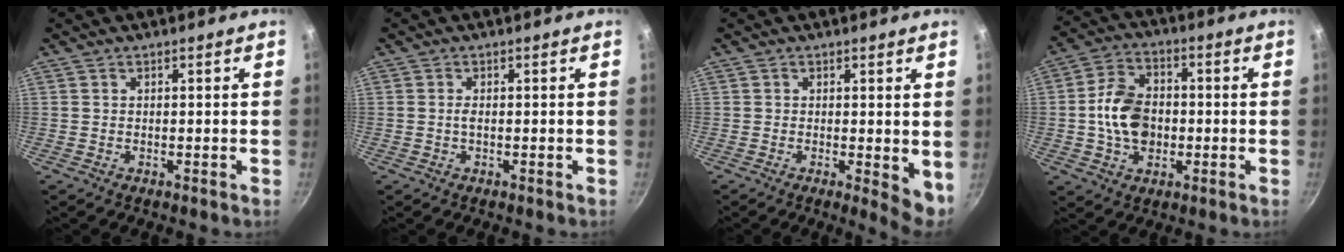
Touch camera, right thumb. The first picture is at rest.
{"total": 1.0, "force": [-0.2, 0.4, 0.9], "torque": [-0.020, 0.003, -0.004]}
{"total": 4.8, "force": [-0.2, 1.7, 4.5], "torque": [-0.054, -0.008, -0.002]}
{"total": 11.5, "force": [-0.9, 8.3, 7.8], "torque": [-0.121, 0.020, -0.023]}